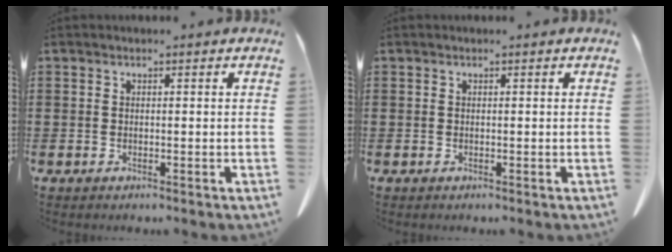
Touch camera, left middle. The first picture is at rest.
{"total": 0.0}